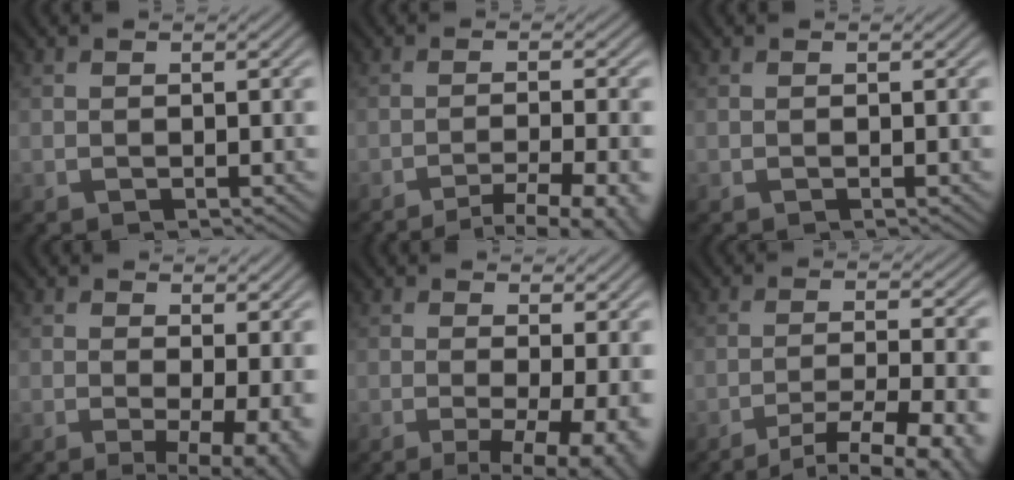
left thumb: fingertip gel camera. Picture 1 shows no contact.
{"total": 7.8, "force": [-5.7, 1.3, 5.2], "torque": [-0.074, 0.000, -0.073]}
{"total": 0.0}
{"total": 6.5, "force": [-0.2, 2.0, 6.2], "torque": [-0.089, -0.009, 0.001]}
{"total": 8.3, "force": [-1.4, 2.5, 7.8], "torque": [-0.108, -0.007, -0.016]}
{"total": 10.2, "force": [-7.5, 1.9, 6.6], "torque": [-0.109, -0.010, -0.099]}